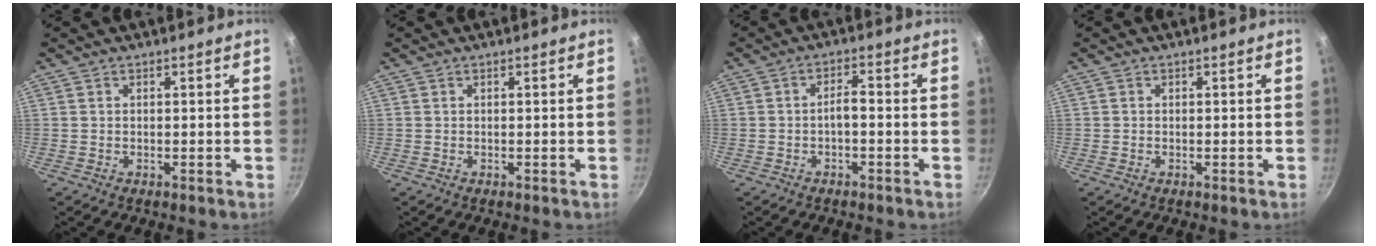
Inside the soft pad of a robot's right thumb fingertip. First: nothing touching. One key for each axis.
{"total": 0.0}
{"total": 2.6, "fx": -1.1, "fy": 0.9, "fz": 2.2, "tx": -0.038, "ty": 0.020, "tz": -0.020}
{"total": 0.0}